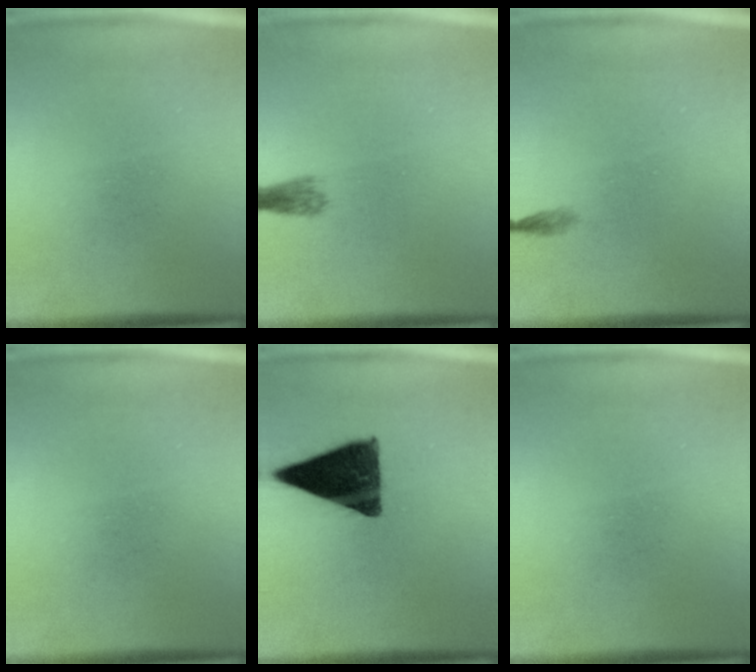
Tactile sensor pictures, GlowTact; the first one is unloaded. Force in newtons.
{"total": 1.7}
{"total": 0.6}
{"total": 0.0}
{"total": 12.9}
{"total": 0.0}